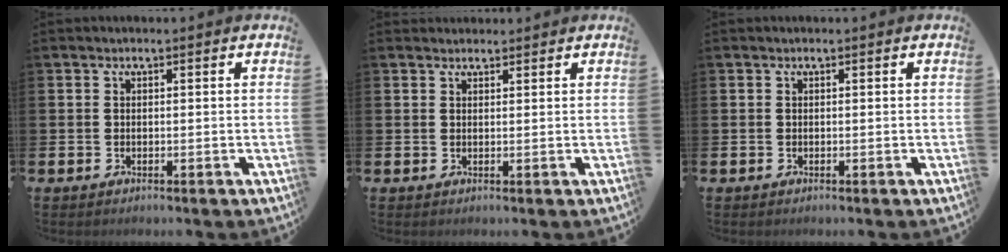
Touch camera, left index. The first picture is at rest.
{"total": 1.3, "force": [1.3, 0.4, -0.1], "torque": [0.012, -0.001, 0.022]}
{"total": 0.0}